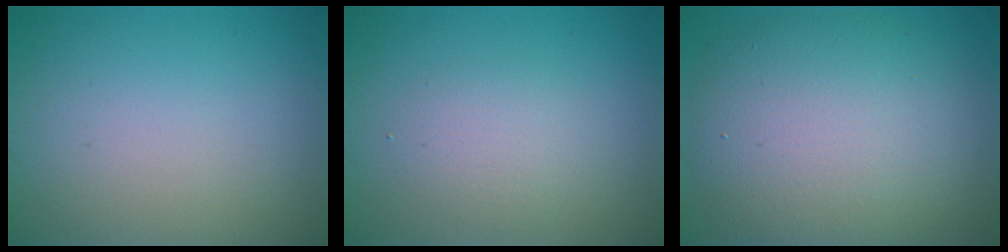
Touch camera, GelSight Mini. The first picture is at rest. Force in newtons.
{"total": 2.0, "press": 2.0, "slide": 0.2}
{"total": 9.7, "press": 9.7, "slide": 0.6}